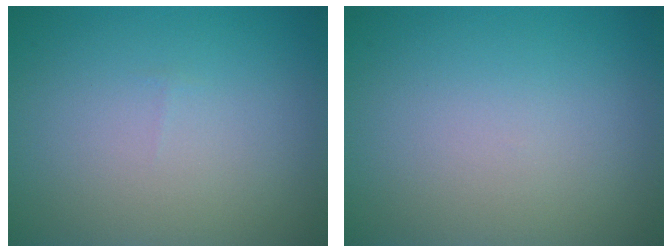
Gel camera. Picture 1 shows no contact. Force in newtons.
{"total": 0.0}